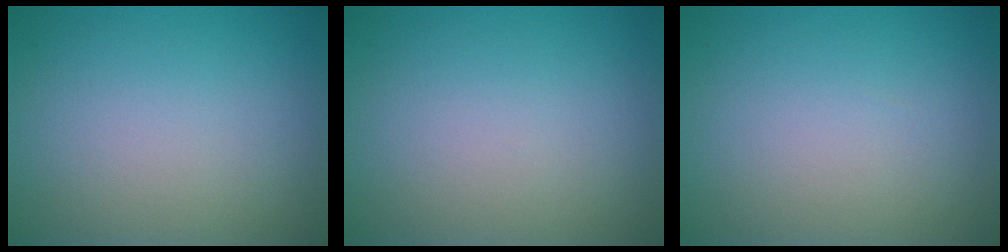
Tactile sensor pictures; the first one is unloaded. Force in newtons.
{"total": 0.0}
{"total": 0.0}